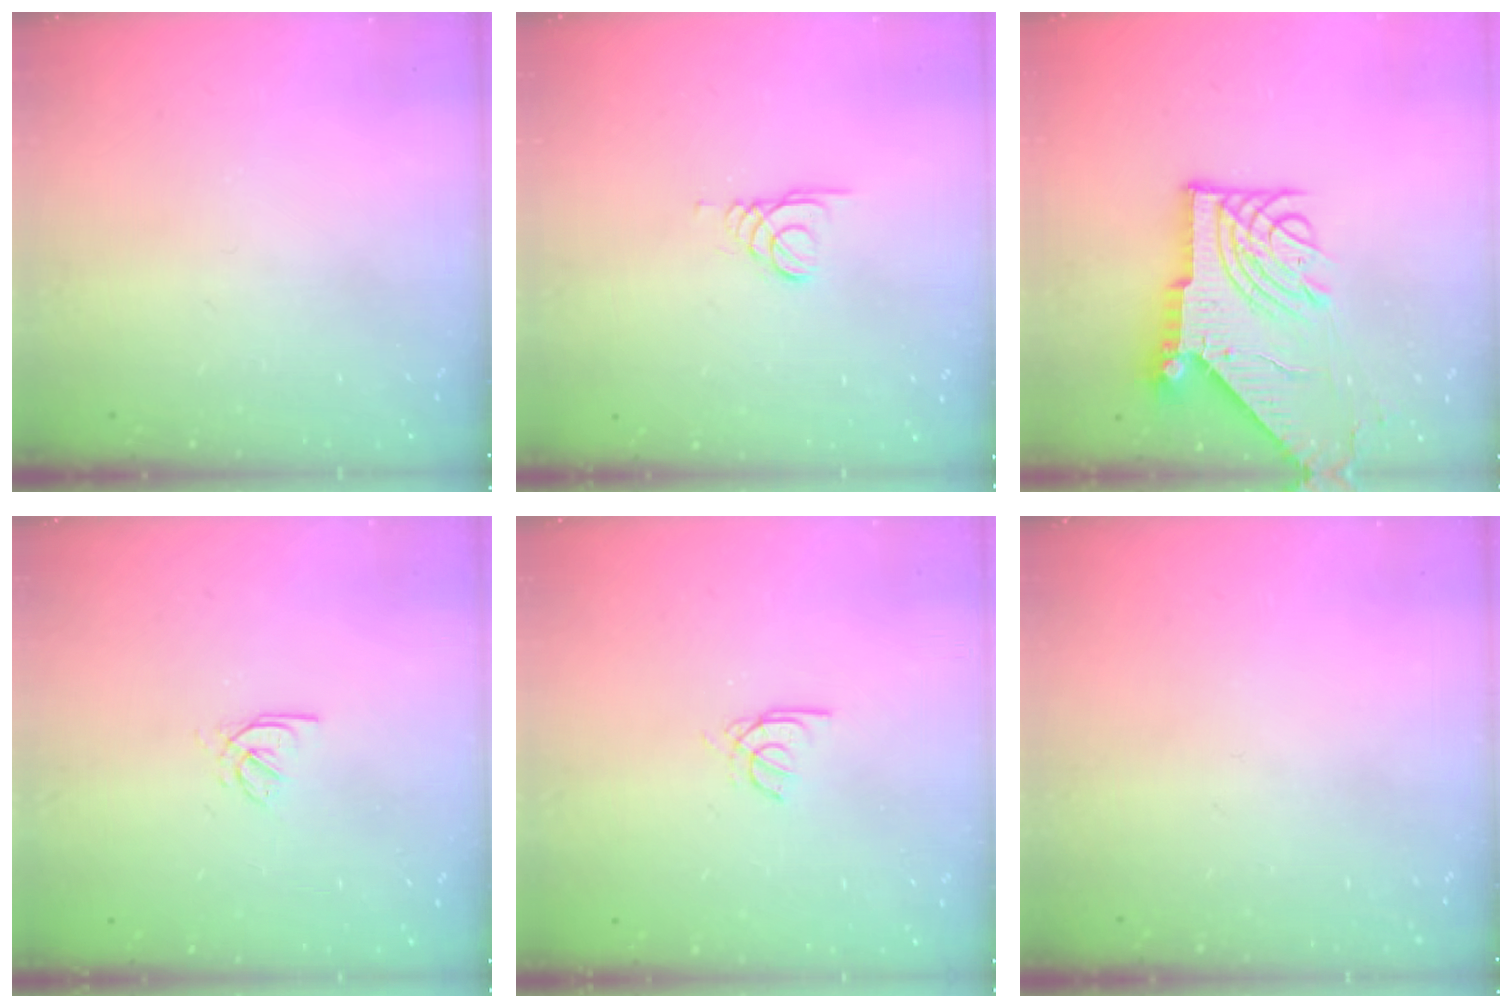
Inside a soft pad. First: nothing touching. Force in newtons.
{"total": 1.0, "press": 1.0, "slide": 0.1}
{"total": 14.3, "press": 14.2, "slide": 1.7}
{"total": 2.2, "press": 2.2, "slide": 0.4}
{"total": 2.6, "press": 2.6, "slide": 0.4}
{"total": 0.0}